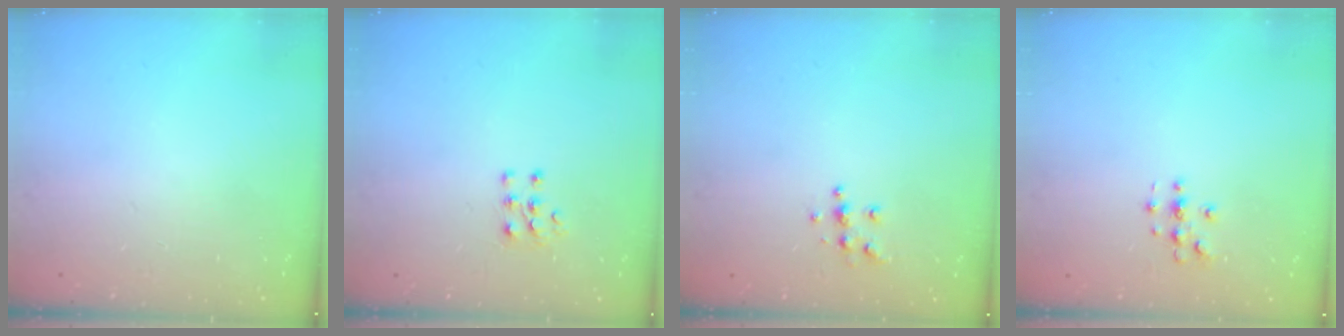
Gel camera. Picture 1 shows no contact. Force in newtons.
{"total": 5.5, "press": 5.4, "slide": 1.1}
{"total": 5.4, "press": 5.4, "slide": 0.3}
{"total": 2.8, "press": 2.8, "slide": 0.2}